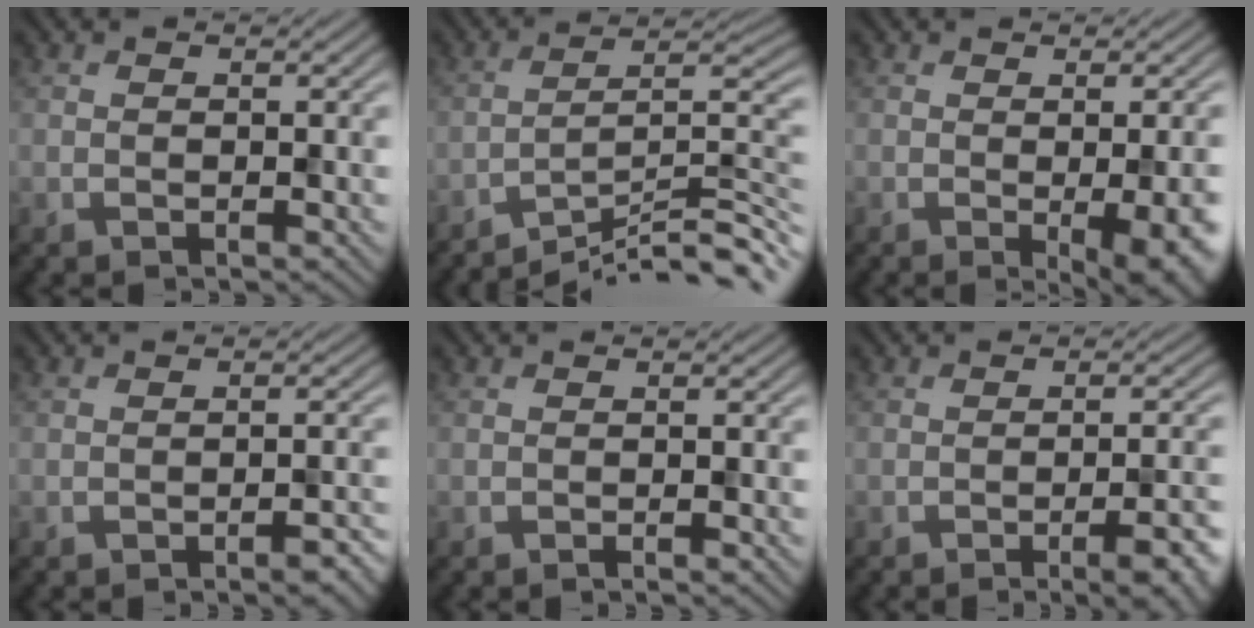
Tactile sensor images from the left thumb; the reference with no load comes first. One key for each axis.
{"total": 11.3, "fx": -9.0, "fy": 1.6, "fz": 6.6, "tx": -0.100, "ty": 0.016, "tz": -0.151}
{"total": 7.6, "fx": -1.8, "fy": 2.2, "fz": 7.1, "tx": -0.087, "ty": -0.012, "tz": -0.010}
{"total": 2.2, "fx": -1.4, "fy": 0.3, "fz": 1.6, "tx": -0.023, "ty": 0.005, "tz": -0.025}
{"total": 0.8, "fx": -0.5, "fy": 0.0, "fz": 0.6, "tx": -0.008, "ty": 0.001, "tz": -0.014}
{"total": 6.8, "fx": -3.3, "fy": 1.6, "fz": 5.7, "tx": -0.074, "ty": 0.002, "tz": -0.044}